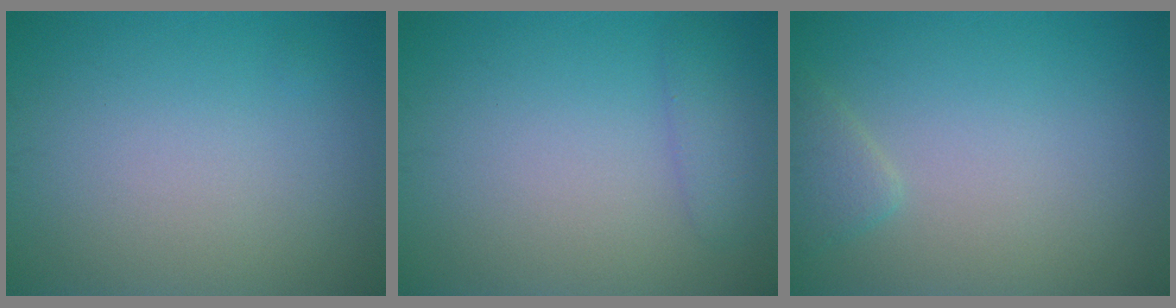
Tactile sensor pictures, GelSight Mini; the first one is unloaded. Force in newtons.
{"total": 1.7, "press": 1.6, "slide": 0.2}
{"total": 1.6, "press": 1.6, "slide": 0.1}